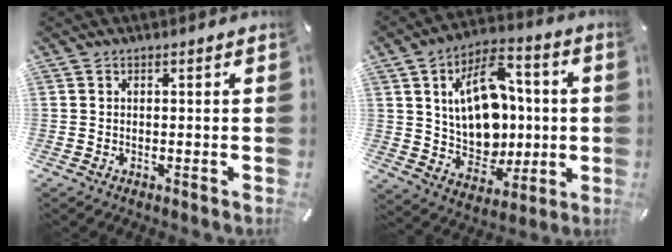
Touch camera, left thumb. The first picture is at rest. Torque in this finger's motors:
{"motor_torque": [0.77, 1.13, 0.46, -0.06, 0.53]}